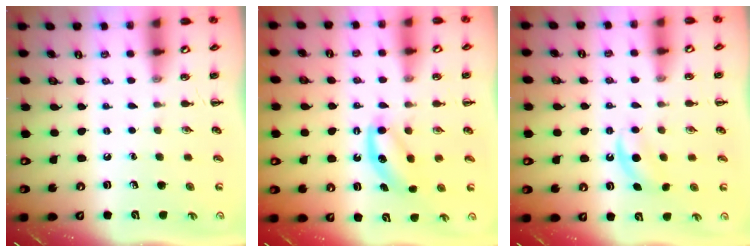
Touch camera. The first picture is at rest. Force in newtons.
{"total": 4.8, "press": 4.6, "slide": 1.4}
{"total": 5.0, "press": 4.7, "slide": 1.5}